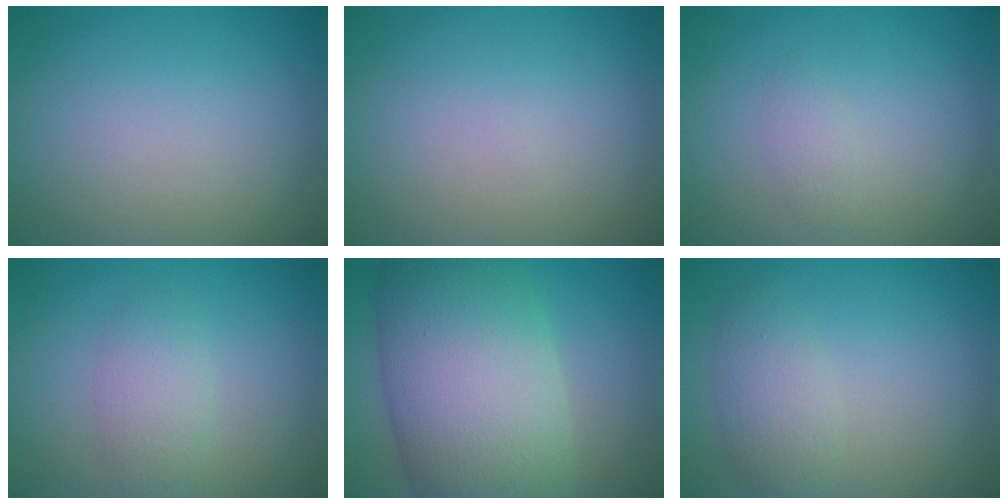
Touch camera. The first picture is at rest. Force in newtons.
{"total": 0.0}
{"total": 0.9, "press": 0.9, "slide": 0.1}
{"total": 2.4, "press": 2.4, "slide": 0.0}
{"total": 13.7, "press": 13.7, "slide": 0.5}
{"total": 2.6, "press": 2.6, "slide": 0.1}